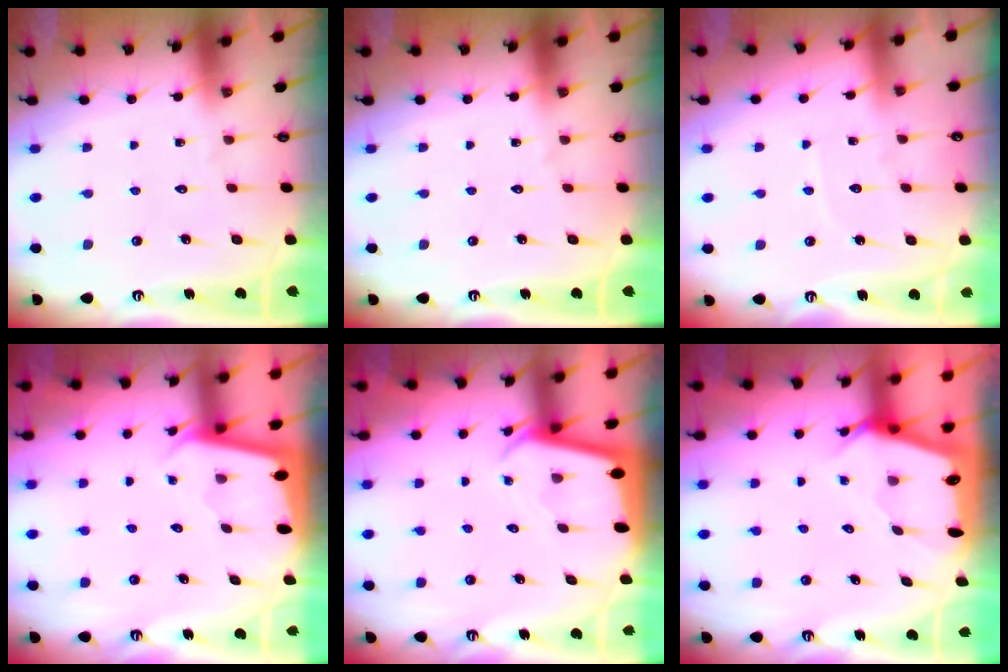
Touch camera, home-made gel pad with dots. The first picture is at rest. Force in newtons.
{"total": 0.0}
{"total": 3.1, "press": 3.1, "slide": 0.3}
{"total": 1.9, "press": 1.9, "slide": 0.1}
{"total": 2.2, "press": 2.2, "slide": 0.1}
{"total": 2.5, "press": 2.5, "slide": 0.2}